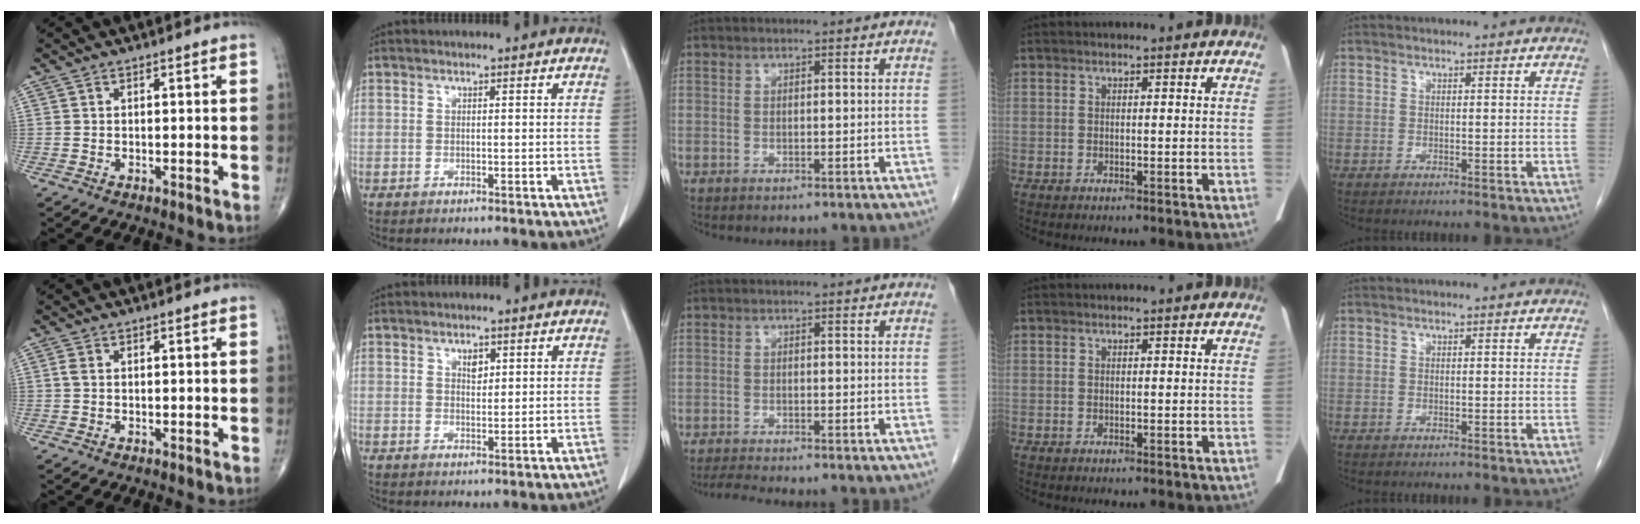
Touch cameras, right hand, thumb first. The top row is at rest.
{"thumb": {"total": 1.1, "force": [0.2, 0.7, 0.8], "torque": [-0.023, 0.005, 0.004]}, "index": {"total": 1.6, "force": [0.9, 0.9, 1.1], "torque": [-0.016, -0.003, 0.016]}, "middle": {"total": 2.3, "force": [-2.1, -0.8, 0.6], "torque": [-0.024, -0.015, -0.041]}}